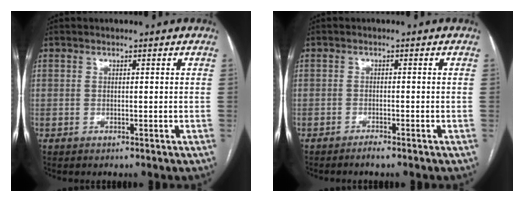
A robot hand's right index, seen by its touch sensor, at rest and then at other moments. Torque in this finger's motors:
{"motor_torque": [-0.07, -0.13, 0.05, 0.01]}